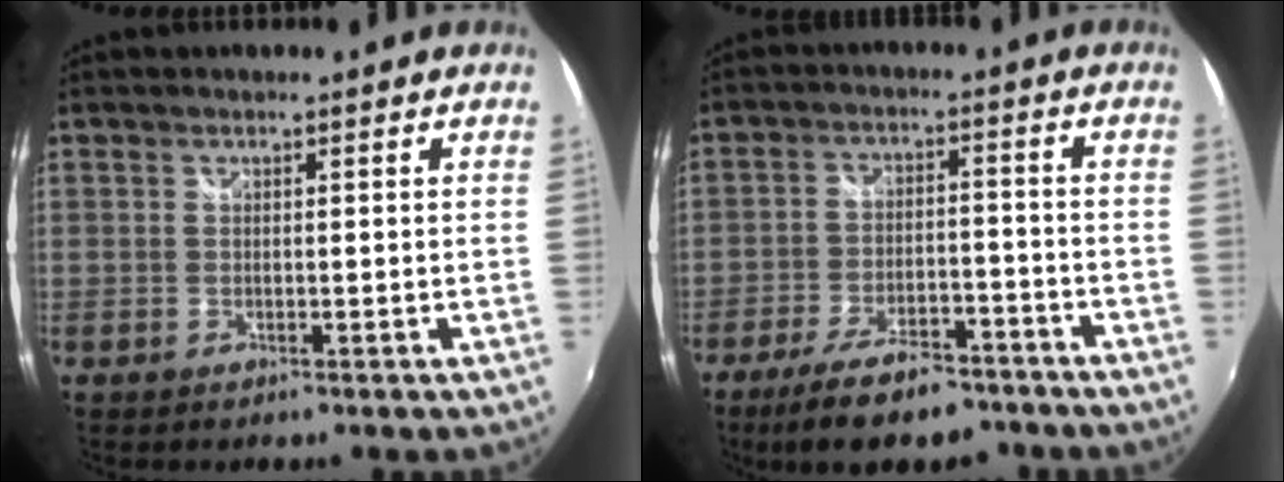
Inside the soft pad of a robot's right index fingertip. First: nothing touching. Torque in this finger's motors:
{"motor_torque": [1.01, -0.83, 0.45, 0.06]}